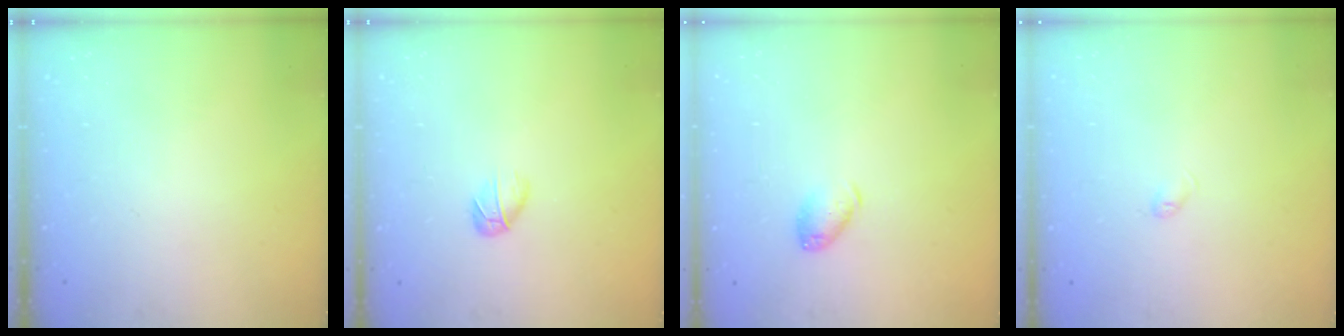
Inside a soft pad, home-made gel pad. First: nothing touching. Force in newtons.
{"total": 3.1, "press": 2.9, "slide": 0.9}
{"total": 6.9, "press": 6.8, "slide": 1.1}
{"total": 2.7, "press": 2.6, "slide": 0.4}